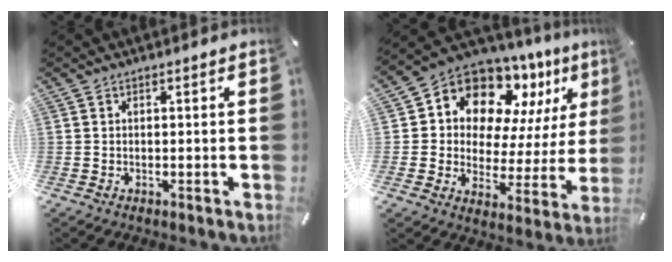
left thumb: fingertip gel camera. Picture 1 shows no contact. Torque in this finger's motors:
{"motor_torque": [2.07, 2.49, 1.51, -1.26, 0.20]}